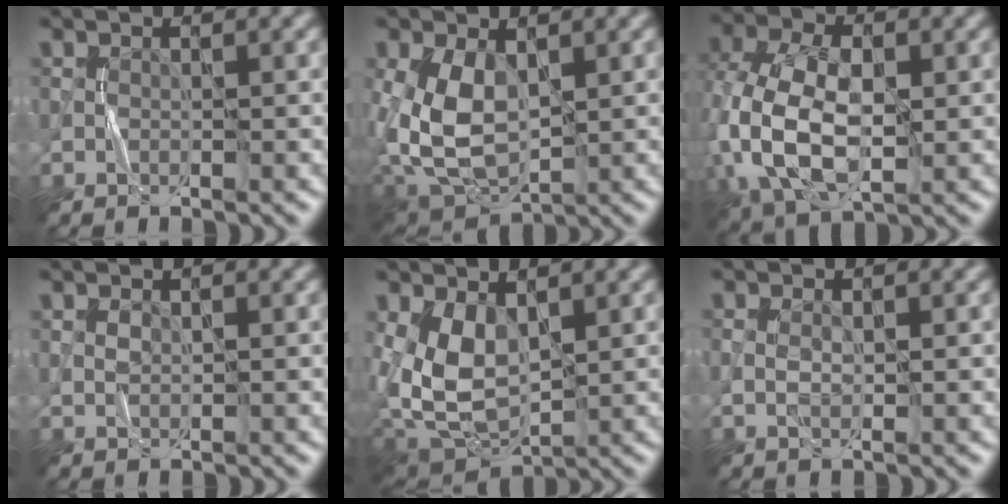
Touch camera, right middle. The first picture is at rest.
{"total": 9.2, "force": [0.8, 5.9, 7.1], "torque": [-0.174, -0.012, 0.023]}
{"total": 11.5, "force": [-0.8, 7.4, 8.7], "torque": [-0.203, -0.001, -0.021]}
{"total": 1.0, "force": [0.3, 0.6, 0.8], "torque": [-0.018, -0.001, 0.010]}
{"total": 8.3, "force": [1.2, 5.1, 6.5], "torque": [-0.149, -0.013, 0.026]}
{"total": 1.4, "force": [0.1, 0.7, 1.2], "torque": [-0.028, -0.001, 0.002]}